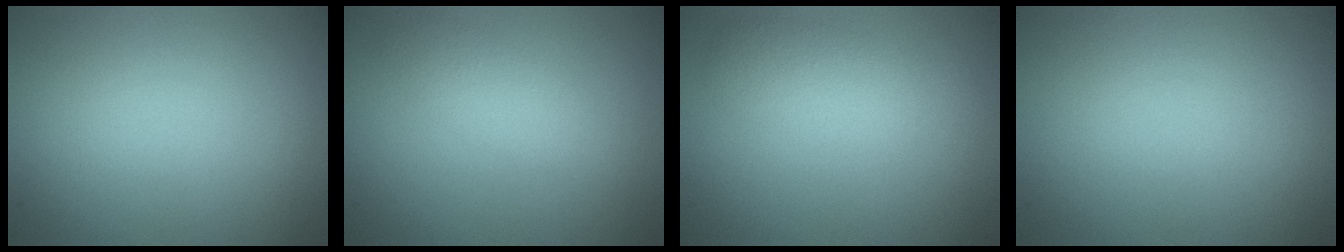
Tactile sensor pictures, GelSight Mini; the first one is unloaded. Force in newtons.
{"total": 2.1, "press": 2.1, "slide": 0.1}
{"total": 2.9, "press": 2.9, "slide": 0.1}
{"total": 0.0}